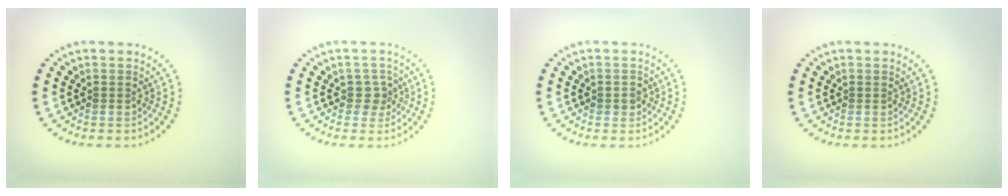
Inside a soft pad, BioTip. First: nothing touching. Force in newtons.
{"total": 1.6, "press": 1.4, "slide": 0.8}
{"total": 1.1, "press": 1.0, "slide": 0.4}
{"total": 0.0}